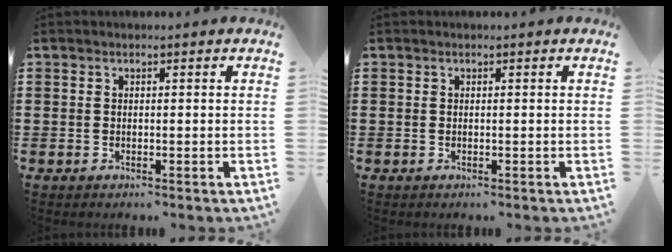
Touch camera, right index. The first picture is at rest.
{"total": 0.0}